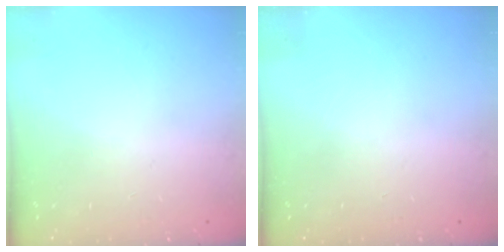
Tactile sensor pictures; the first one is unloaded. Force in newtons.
{"total": 0.0}